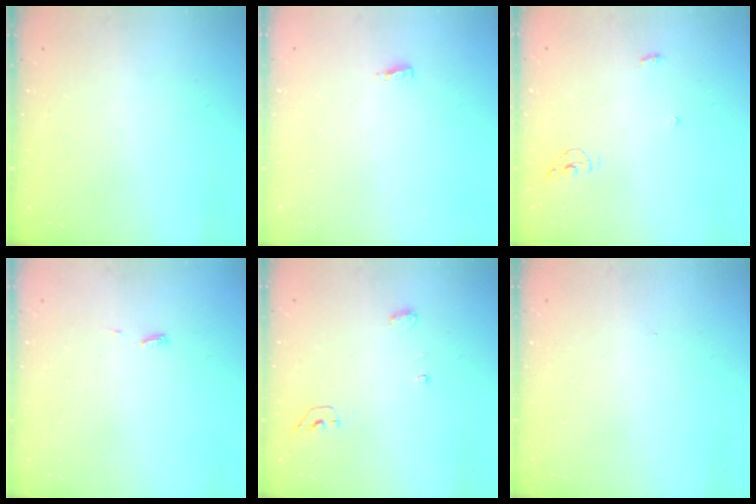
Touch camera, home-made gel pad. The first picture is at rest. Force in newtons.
{"total": 3.7, "press": 3.6, "slide": 1.0}
{"total": 5.0, "press": 4.9, "slide": 0.2}
{"total": 3.9, "press": 3.9, "slide": 0.5}
{"total": 4.4, "press": 4.3, "slide": 0.8}
{"total": 5.3, "press": 0.3, "slide": 5.2}